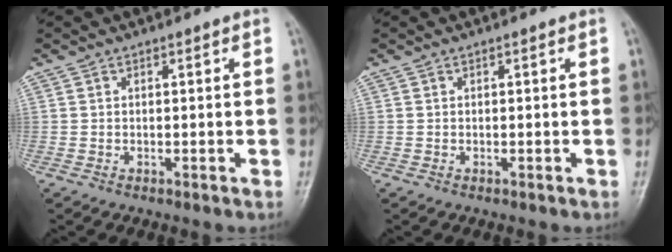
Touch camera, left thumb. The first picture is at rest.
{"total": 0.0}